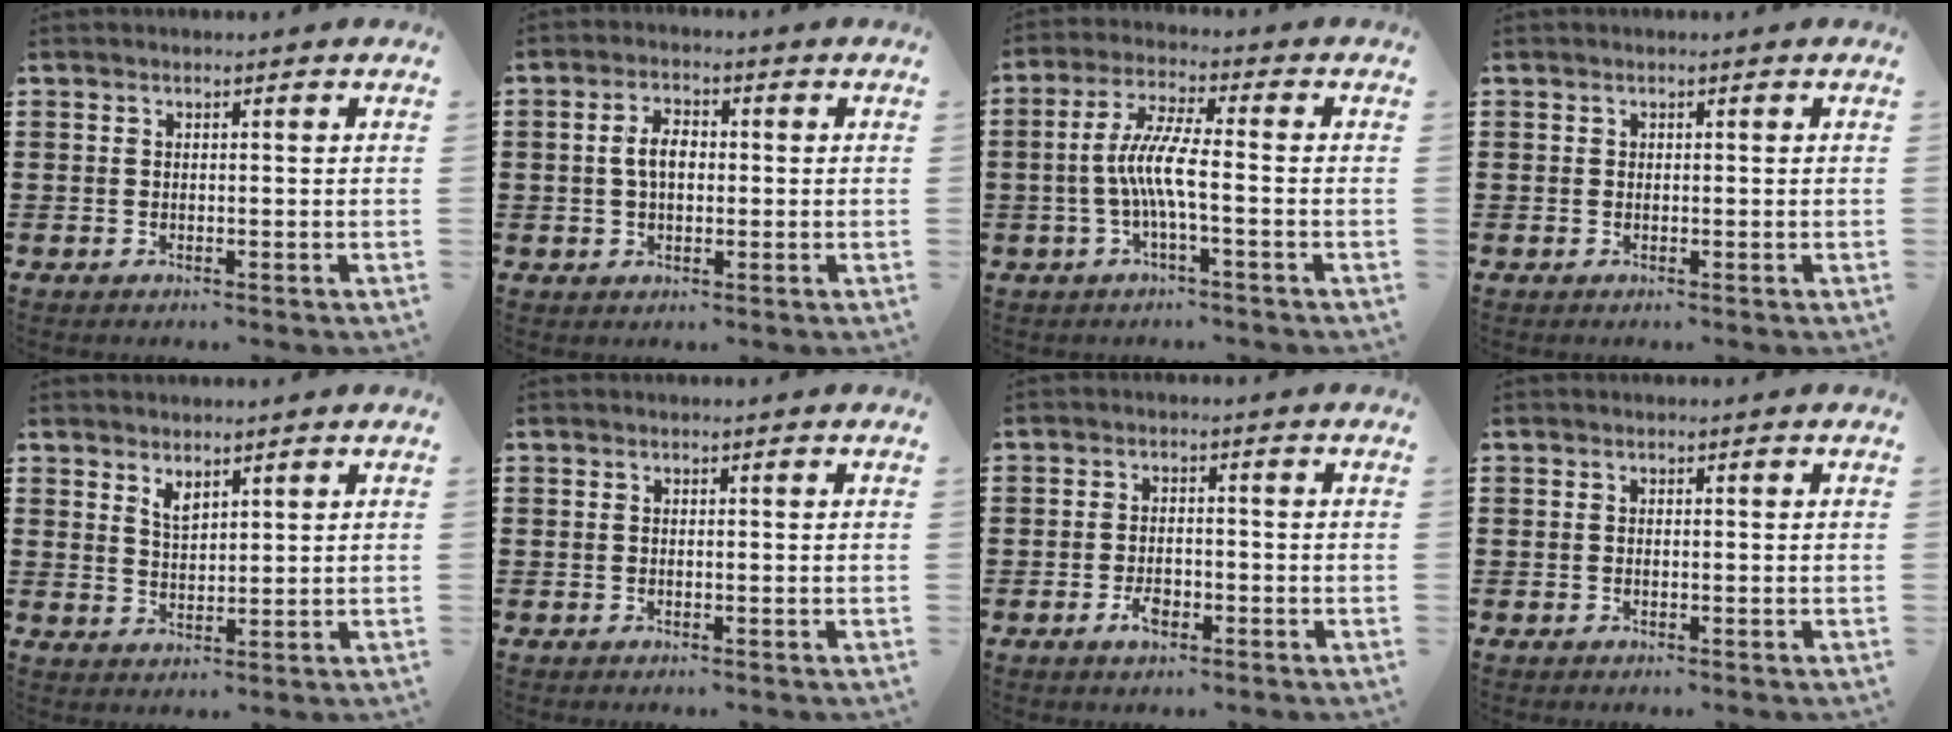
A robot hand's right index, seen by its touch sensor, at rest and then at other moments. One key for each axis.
{"total": 4.1, "fx": 0.1, "fy": 2.2, "fz": 3.5, "tx": -0.078, "ty": 0.004, "tz": -0.001}
{"total": 6.9, "fx": -1.3, "fy": 0.7, "fz": 6.7, "tx": -0.147, "ty": -0.013, "tz": -0.033}
{"total": 0.0}
{"total": 2.6, "fx": 2.1, "fy": 0.9, "fz": 1.2, "tx": -0.028, "ty": -0.001, "tz": 0.039}
{"total": 0.0}
{"total": 3.3, "fx": -1.5, "fy": 1.6, "fz": 2.5, "tx": -0.052, "ty": 0.001, "tz": -0.028}
{"total": 0.0}